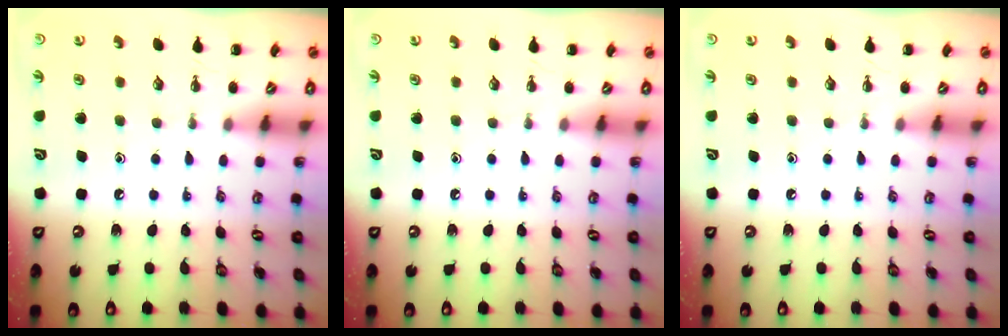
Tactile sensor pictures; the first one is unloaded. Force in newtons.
{"total": 0.0}
{"total": 0.0}